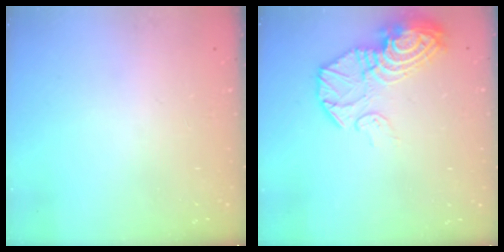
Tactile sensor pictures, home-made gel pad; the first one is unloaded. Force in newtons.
{"total": 15.0, "press": 14.9, "slide": 1.7}